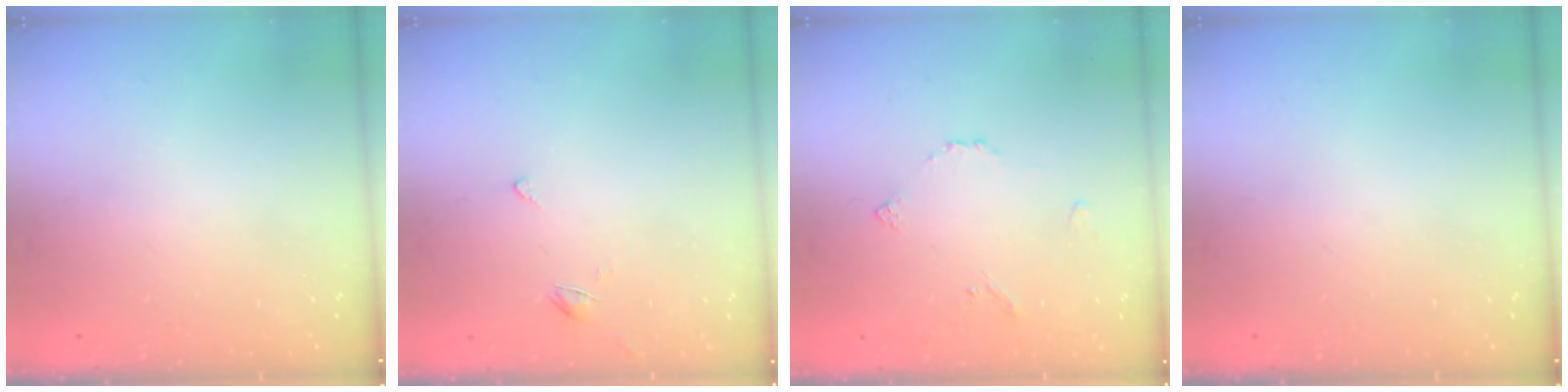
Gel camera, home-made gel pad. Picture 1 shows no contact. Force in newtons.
{"total": 3.2, "press": 3.1, "slide": 0.5}
{"total": 3.8, "press": 3.7, "slide": 0.7}
{"total": 0.0}